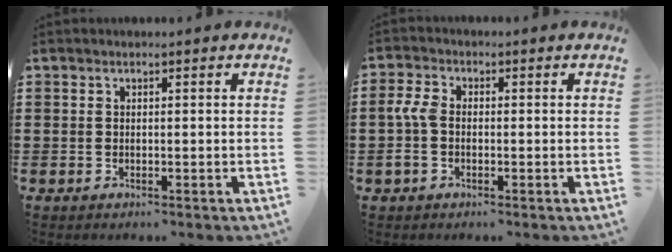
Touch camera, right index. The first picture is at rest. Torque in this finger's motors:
{"motor_torque": [1.36, 0.74, 0.37, 0.05]}